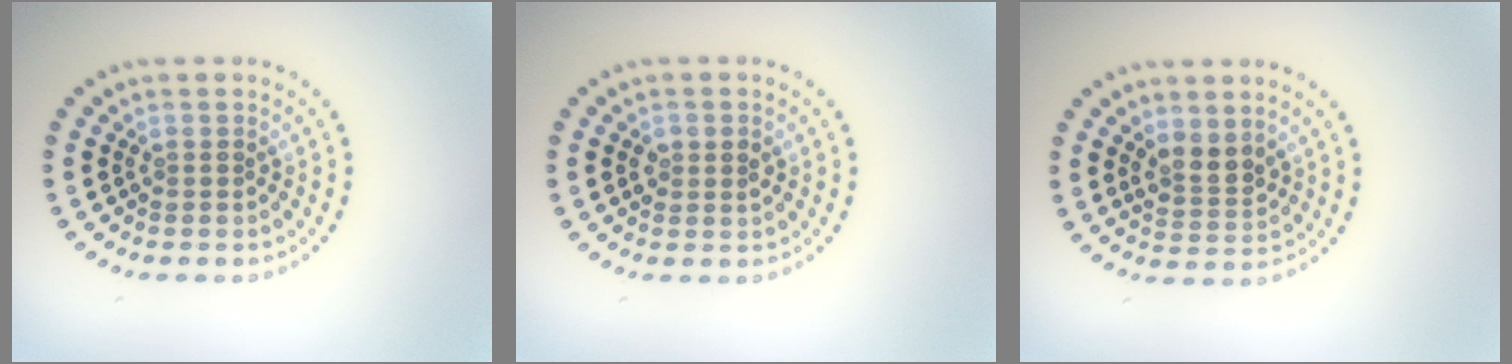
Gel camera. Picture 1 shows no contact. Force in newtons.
{"total": 1.5, "press": 1.5, "slide": 0.3}
{"total": 2.5, "press": 2.2, "slide": 1.1}